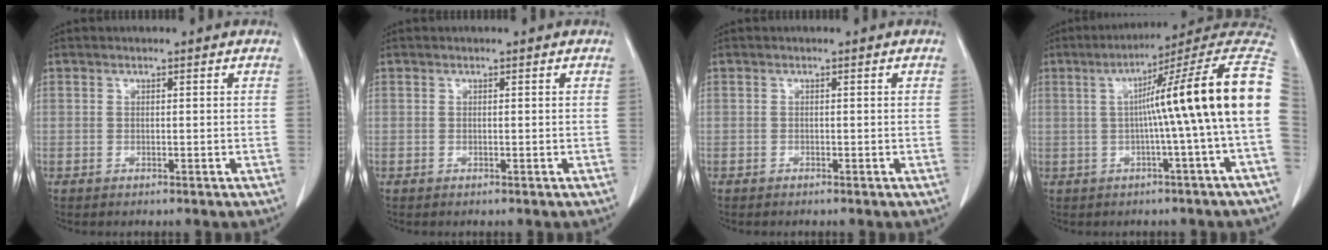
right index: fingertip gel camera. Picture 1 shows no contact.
{"total": 0.0}
{"total": 0.0}
{"total": 16.6, "force": [0.8, -1.5, 16.5], "torque": [-0.209, 0.035, 0.003]}